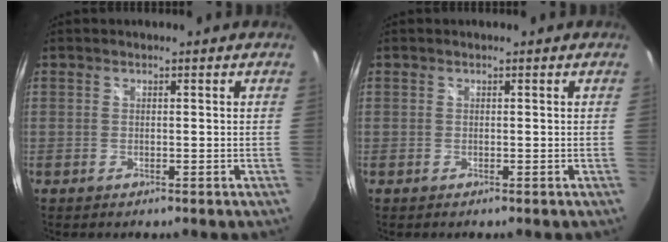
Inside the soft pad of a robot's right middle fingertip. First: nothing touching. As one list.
[{"total": 0.0}]